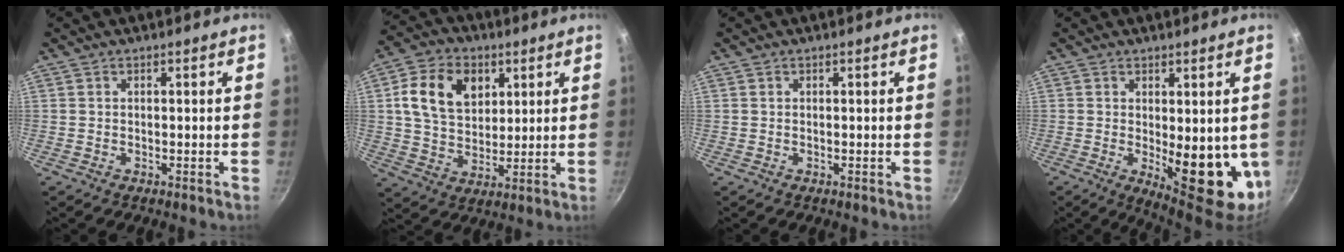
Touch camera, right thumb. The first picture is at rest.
{"total": 13.3, "force": [4.2, 9.6, 8.1], "torque": [-0.123, -0.005, 0.069]}
{"total": 0.0}
{"total": 13.6, "force": [-1.1, 5.7, 12.3], "torque": [-0.138, -0.023, 0.001]}